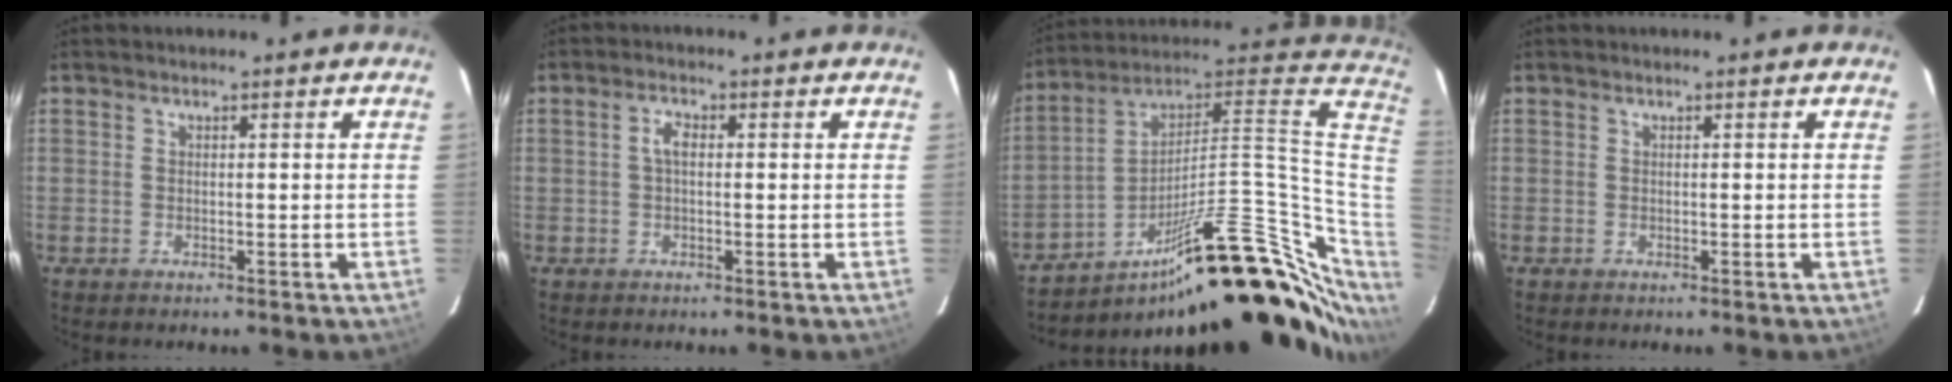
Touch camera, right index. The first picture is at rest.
{"total": 2.2, "force": [0.1, 1.1, 2.0], "torque": [-0.042, 0.008, 0.002]}
{"total": 32.2, "force": [-9.0, 12.1, 28.5], "torque": [-0.415, 0.027, -0.131]}
{"total": 0.0}